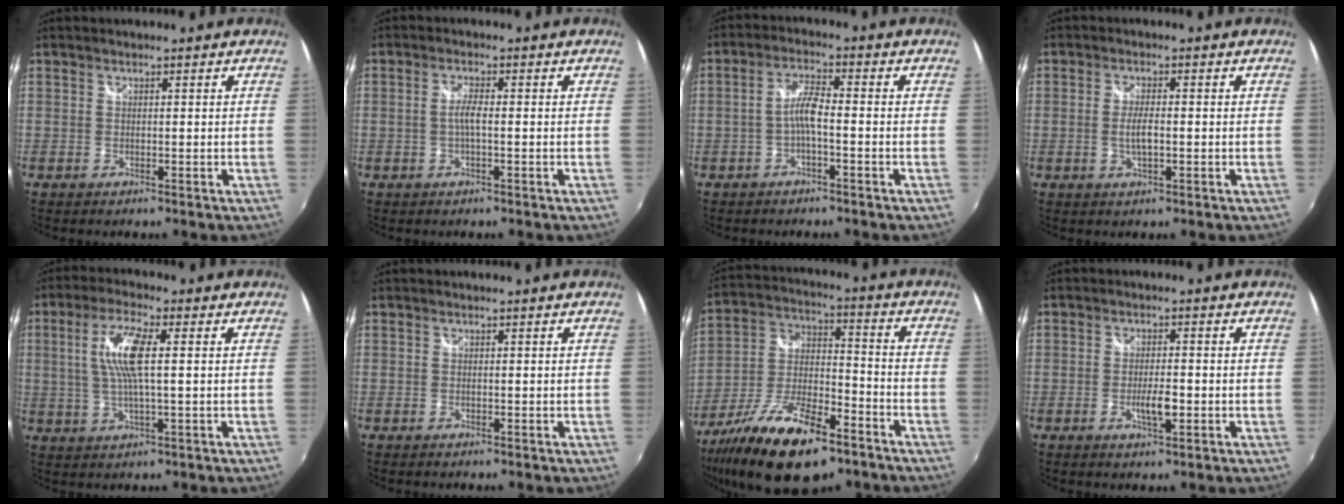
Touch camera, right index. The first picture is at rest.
{"total": 2.1, "force": [-0.2, 0.3, 2.1], "torque": [-0.041, 0.001, -0.007]}
{"total": 4.1, "force": [-1.6, 0.6, 3.7], "torque": [-0.077, 0.009, -0.031]}
{"total": 3.4, "force": [-0.6, 0.8, 3.2], "torque": [-0.059, -0.003, -0.011]}
{"total": 8.8, "force": [1.4, 1.5, 8.6], "torque": [-0.168, 0.005, 0.027]}
{"total": 0.0}
{"total": 20.7, "force": [-12.8, 7.9, 14.3], "torque": [-0.278, -0.033, -0.221]}
{"total": 3.9, "force": [-1.1, 1.3, 3.5], "torque": [-0.066, -0.004, -0.021]}